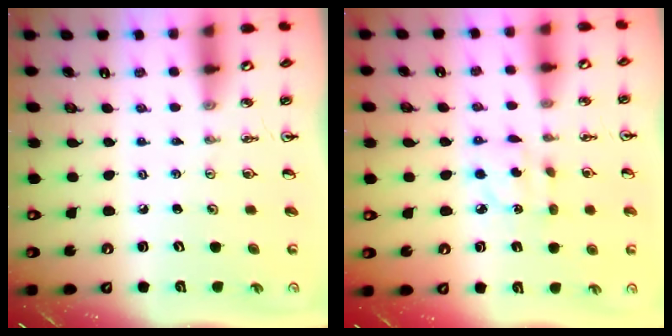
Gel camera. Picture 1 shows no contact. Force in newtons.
{"total": 4.1, "press": 4.1, "slide": 0.2}